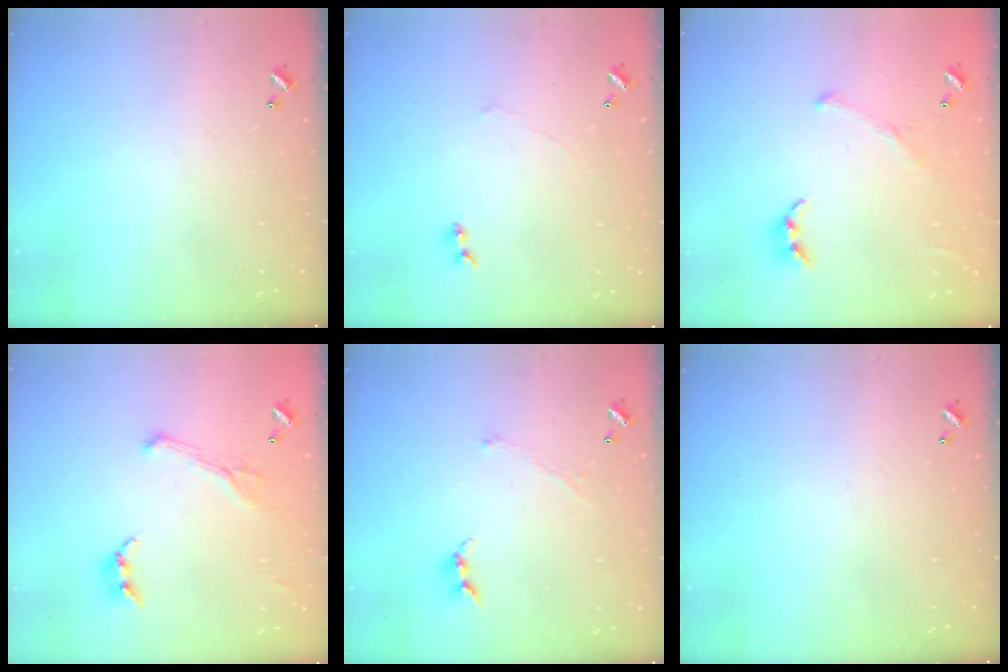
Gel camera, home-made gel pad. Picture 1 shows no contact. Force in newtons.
{"total": 0.7, "press": 0.1, "slide": 0.7}
{"total": 2.3, "press": 2.1, "slide": 1.0}
{"total": 1.1, "press": 0.6, "slide": 0.9}
{"total": 0.8, "press": 0.7, "slide": 0.3}
{"total": 0.0}